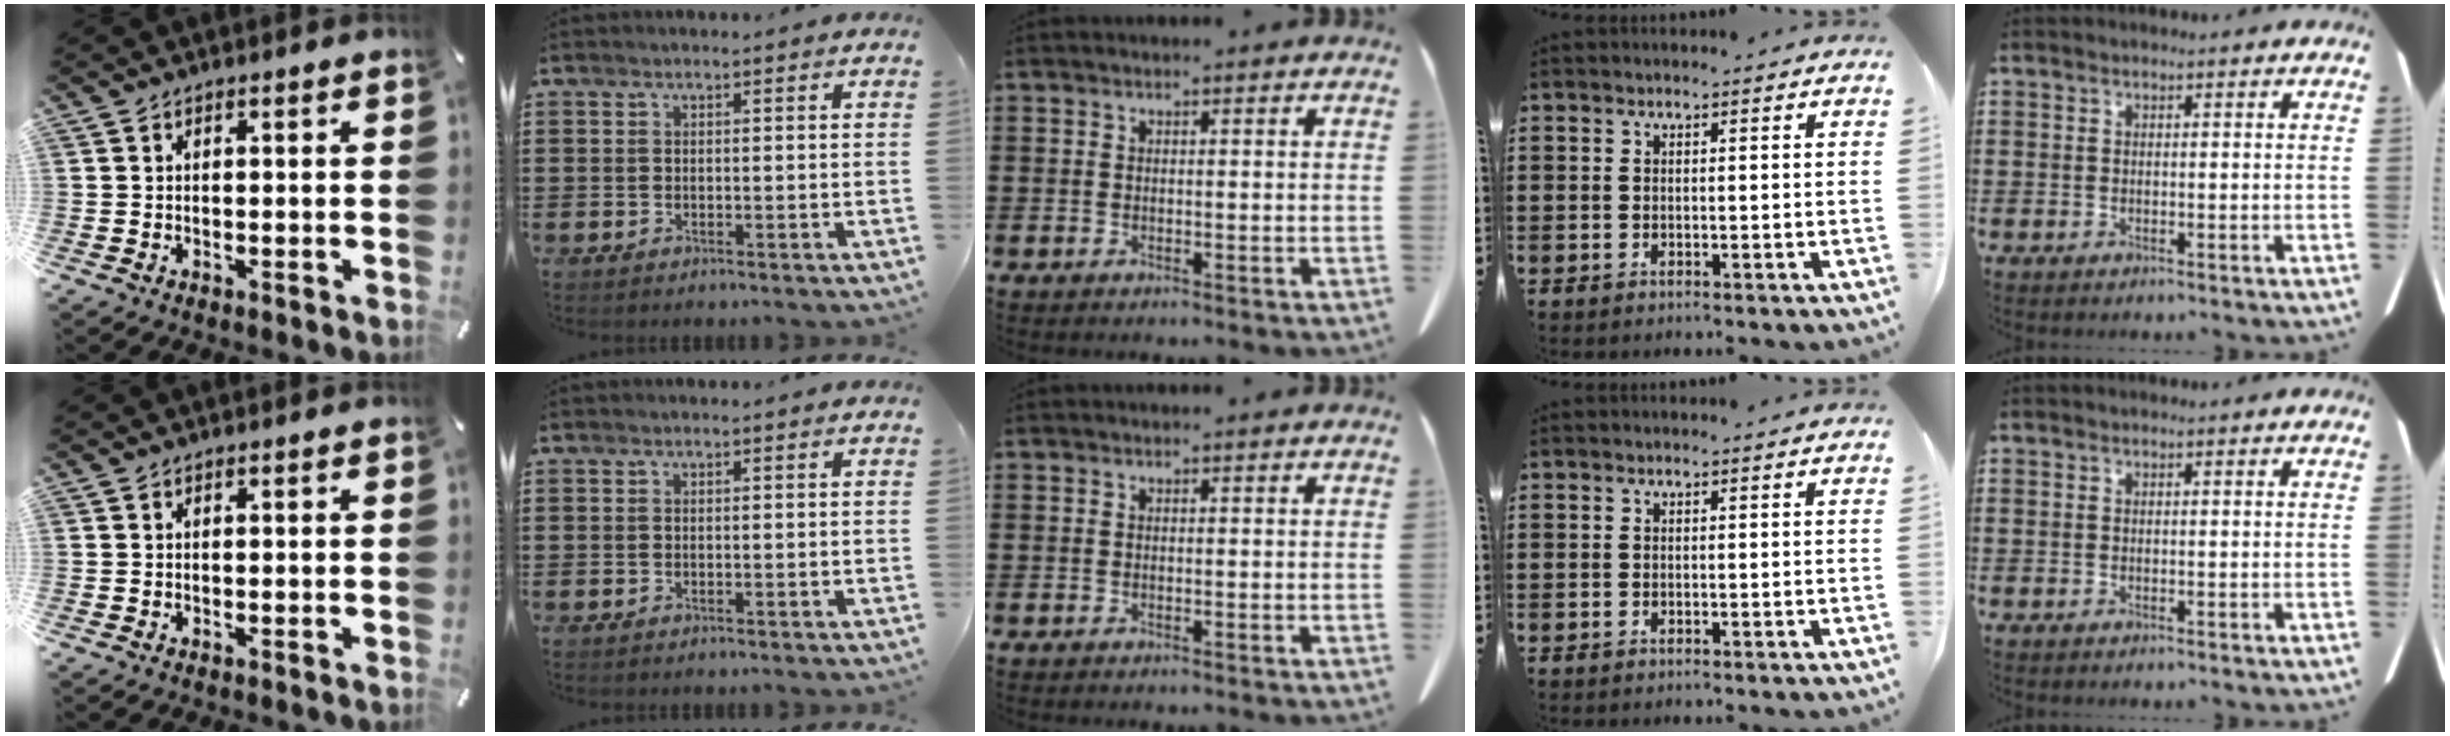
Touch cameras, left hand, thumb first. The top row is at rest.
{}